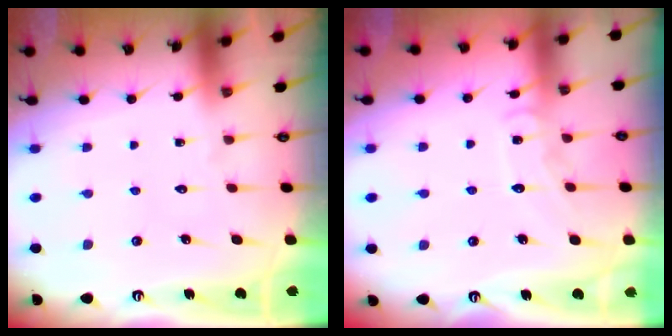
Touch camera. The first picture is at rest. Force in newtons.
{"total": 7.6, "press": 7.6, "slide": 0.8}